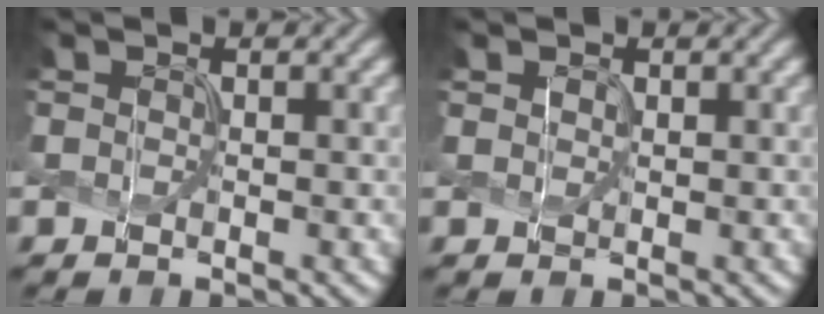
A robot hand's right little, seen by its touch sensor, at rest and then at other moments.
{"total": 0.6, "force": [0.4, 0.4, 0.2], "torque": [-0.005, -0.004, 0.010]}